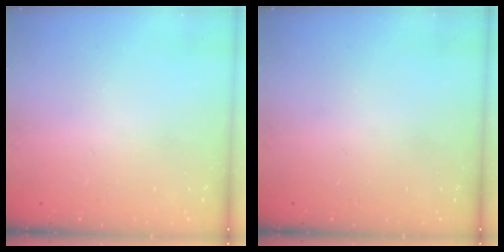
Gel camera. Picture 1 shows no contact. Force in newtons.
{"total": 0.0}